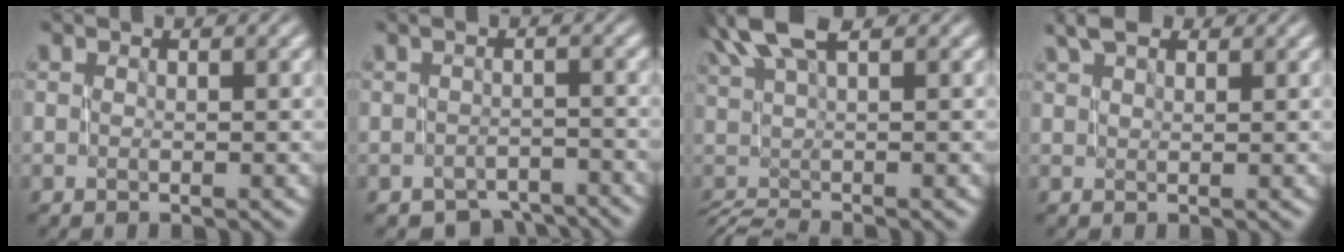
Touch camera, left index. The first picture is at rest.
{"total": 2.5, "force": [-2.5, 0.5, 0.2], "torque": [-0.004, -0.006, -0.037]}
{"total": 5.9, "force": [2.9, 1.6, 5.0], "torque": [-0.069, 0.017, 0.046]}
{"total": 3.0, "force": [2.5, 0.9, 1.4], "torque": [-0.025, 0.013, 0.044]}